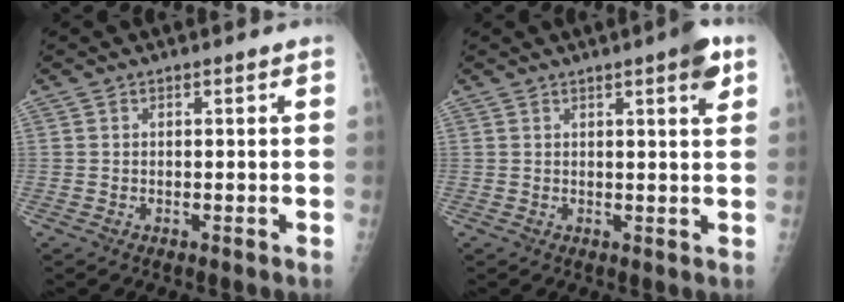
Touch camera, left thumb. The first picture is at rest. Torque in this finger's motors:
{"motor_torque": [2.24, 0.72, 0.53, -0.05, 0.08]}